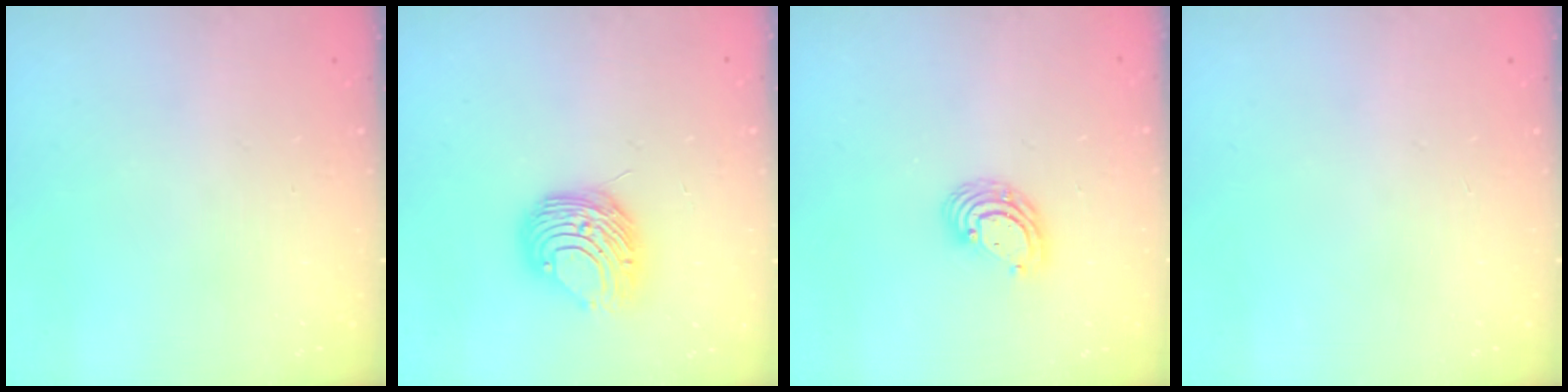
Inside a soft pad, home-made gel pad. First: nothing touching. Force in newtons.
{"total": 10.3, "press": 10.2, "slide": 1.1}
{"total": 5.8, "press": 5.8, "slide": 0.4}
{"total": 0.0}